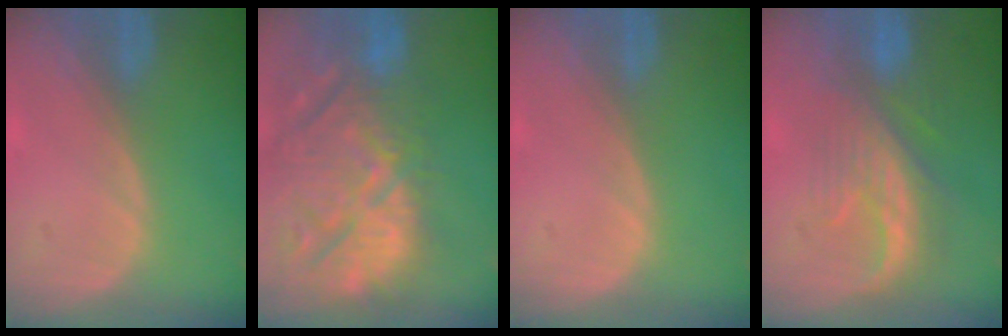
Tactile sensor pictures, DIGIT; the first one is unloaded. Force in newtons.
{"total": 15.2, "press": 12.9, "slide": 8.0}
{"total": 0.0}
{"total": 8.1, "press": 7.7, "slide": 2.5}